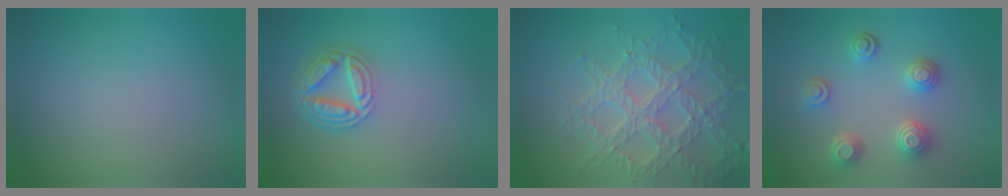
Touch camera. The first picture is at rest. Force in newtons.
{"total": 4.5, "press": 3.5, "slide": 2.8}
{"total": 7.1, "press": 5.3, "slide": 4.7}
{"total": 3.7, "press": 3.2, "slide": 1.8}